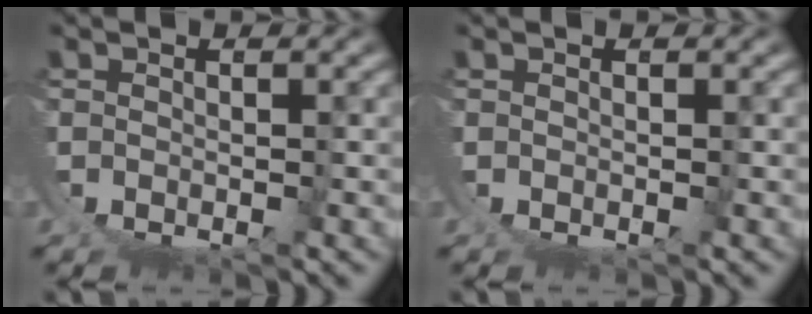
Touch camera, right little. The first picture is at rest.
{"total": 0.0}